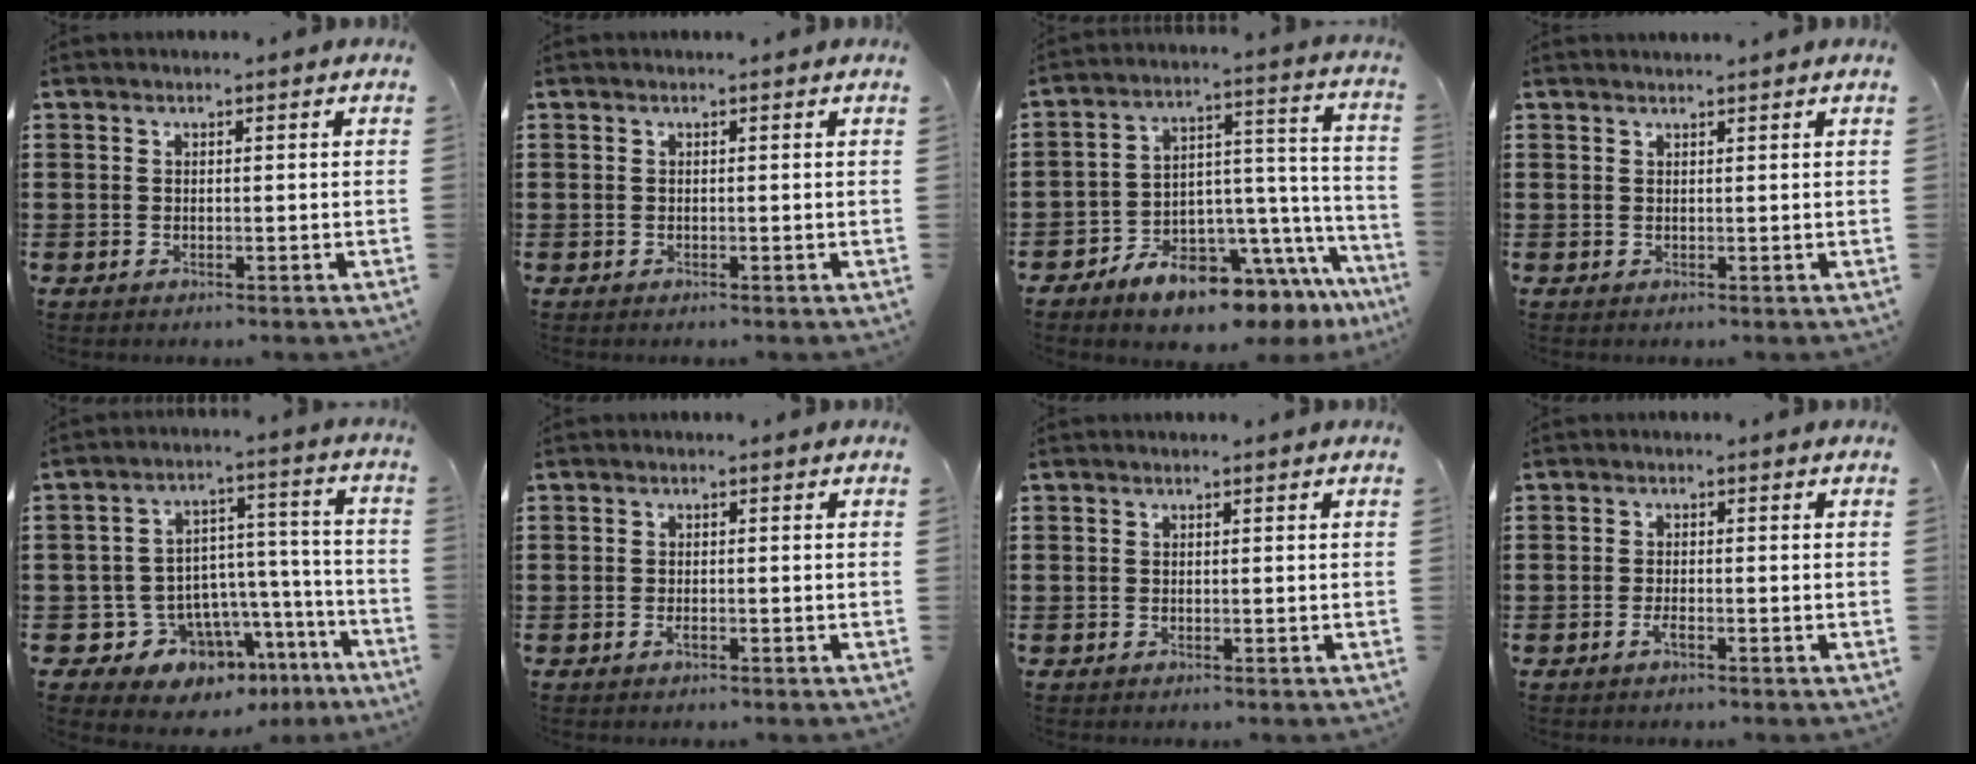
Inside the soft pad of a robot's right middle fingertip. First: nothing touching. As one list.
[{"total": 0.0}, {"total": 9.2, "force": [-7.9, 3.4, 3.1], "torque": [-0.045, 0.017, -0.145]}, {"total": 0.9, "force": [0.9, -0.1, 0.0], "torque": [0.000, -0.001, 0.017]}, {"total": 9.4, "force": [-7.5, 5.3, 1.9], "torque": [-0.041, 0.029, -0.131]}, {"total": 0.9, "force": [-0.4, 0.2, 0.7], "torque": [-0.016, -0.006, -0.006]}, {"total": 0.0}, {"total": 1.5, "force": [-0.8, 0.3, 1.2], "torque": [-0.032, -0.005, -0.016]}]